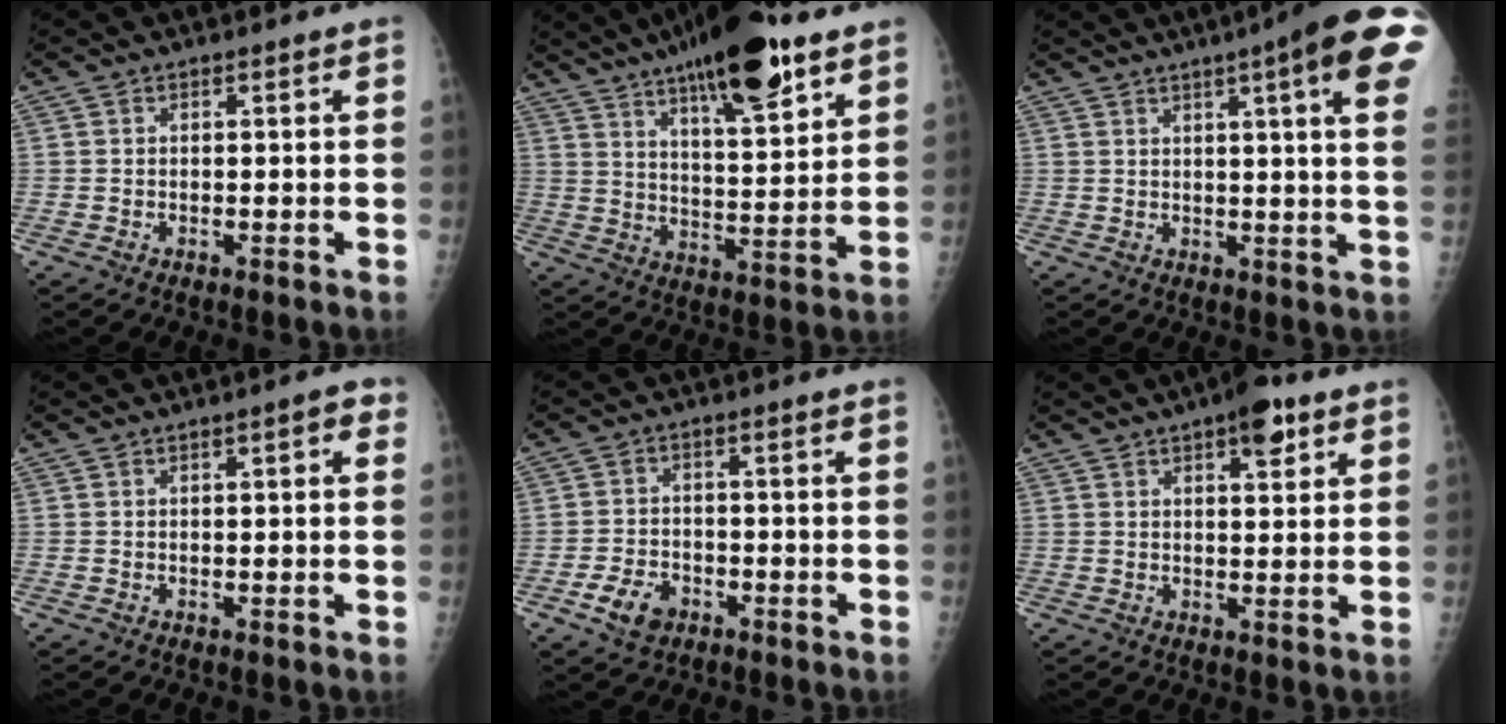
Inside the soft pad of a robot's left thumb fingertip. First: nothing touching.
{"total": 20.2, "force": [12.5, 5.7, 14.9], "torque": [-0.217, -0.048, 0.199]}
{"total": 16.6, "force": [7.9, 1.8, 14.5], "torque": [-0.183, -0.016, 0.082]}
{"total": 2.8, "force": [1.0, 0.9, 2.4], "torque": [-0.026, 0.002, 0.010]}
{"total": 5.3, "force": [-2.9, 3.3, 2.9], "torque": [-0.051, 0.013, -0.050]}
{"total": 6.8, "force": [3.8, 2.6, 5.0], "torque": [-0.054, -0.013, 0.047]}